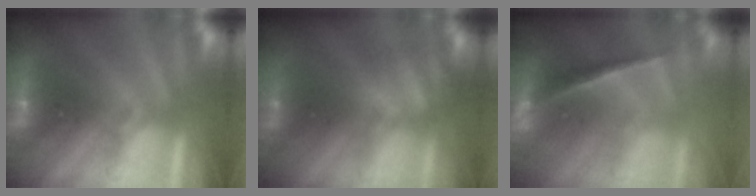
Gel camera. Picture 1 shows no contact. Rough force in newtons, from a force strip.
{"total": 2.5}
{"total": 1.9}